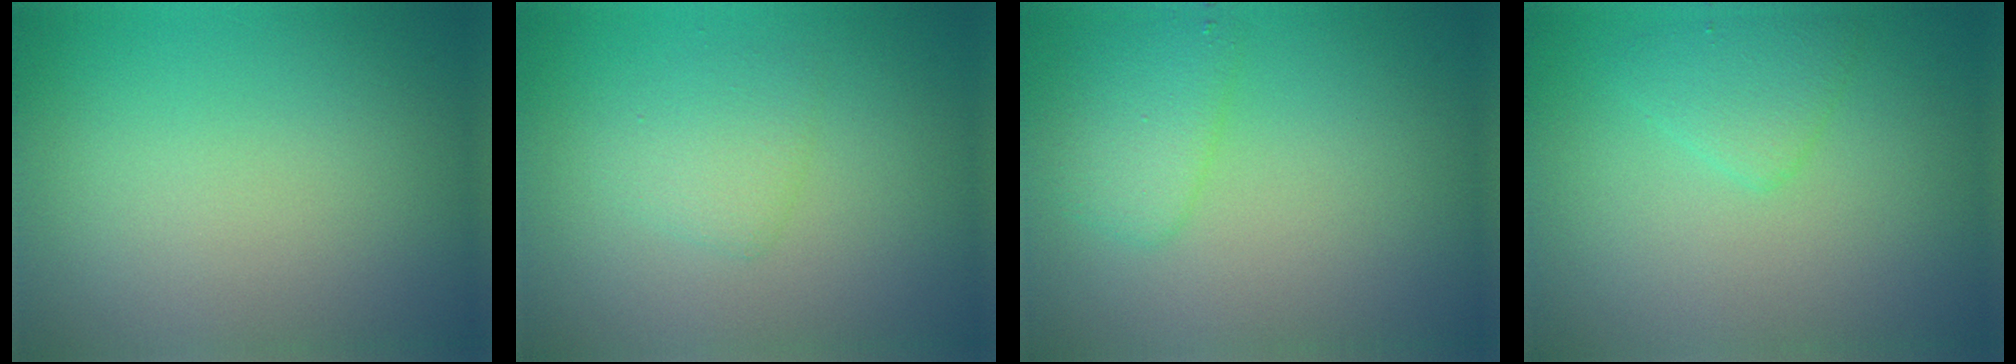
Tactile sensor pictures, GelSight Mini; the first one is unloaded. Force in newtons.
{"total": 1.9, "press": 1.9, "slide": 0.1}
{"total": 2.6, "press": 2.5, "slide": 0.2}
{"total": 2.0, "press": 2.0, "slide": 0.1}